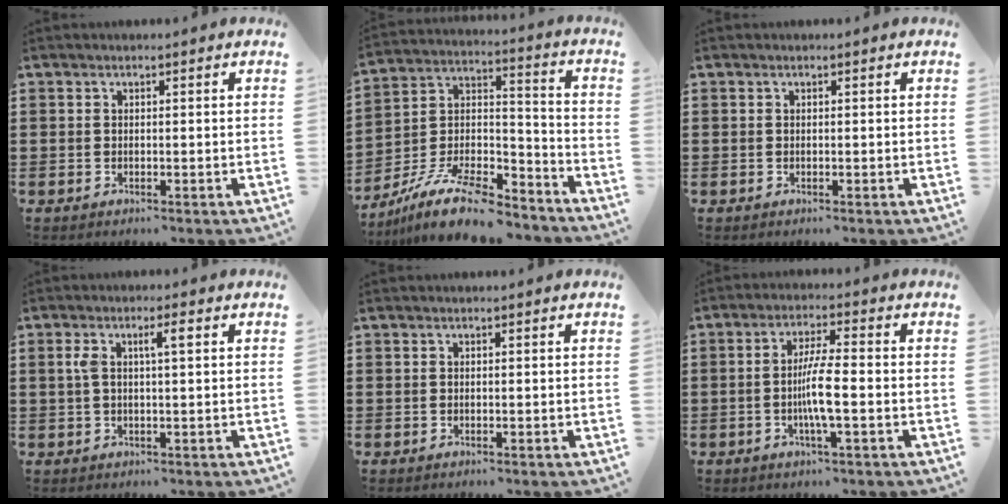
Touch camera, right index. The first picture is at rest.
{"total": 13.2, "force": [-10.9, 3.8, 6.5], "torque": [-0.118, 0.040, -0.203]}
{"total": 0.0}
{"total": 3.6, "force": [0.9, 0.8, 3.4], "torque": [-0.068, 0.008, 0.011]}
{"total": 0.0}
{"total": 6.0, "force": [-1.3, 0.7, 5.8], "torque": [-0.108, -0.002, -0.027]}